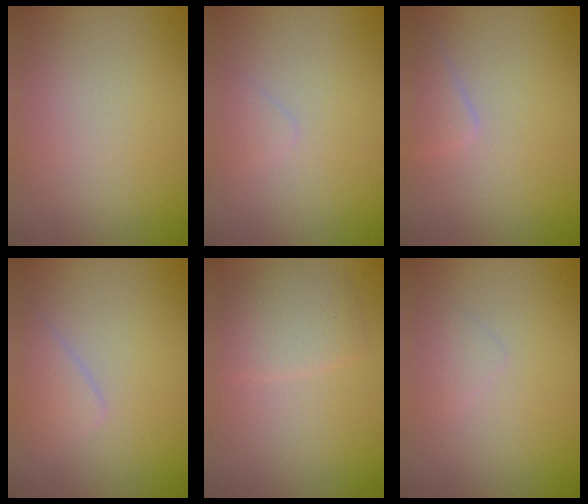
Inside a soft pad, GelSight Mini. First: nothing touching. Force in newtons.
{"total": 0.7, "press": 0.7, "slide": 0.0}
{"total": 1.6, "press": 1.6, "slide": 0.0}
{"total": 1.8, "press": 1.8, "slide": 0.1}
{"total": 2.9, "press": 2.9, "slide": 0.1}
{"total": 0.8, "press": 0.8, "slide": 0.1}